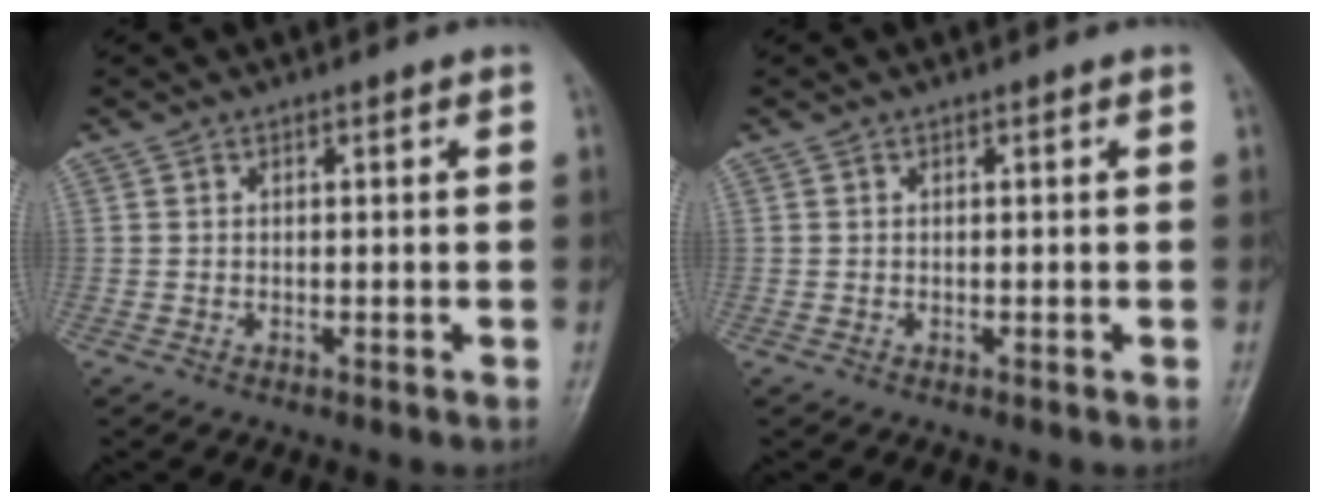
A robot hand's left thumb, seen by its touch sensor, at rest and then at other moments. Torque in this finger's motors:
{"motor_torque": [0.00, 0.00, -0.02, -0.02, 0.00]}